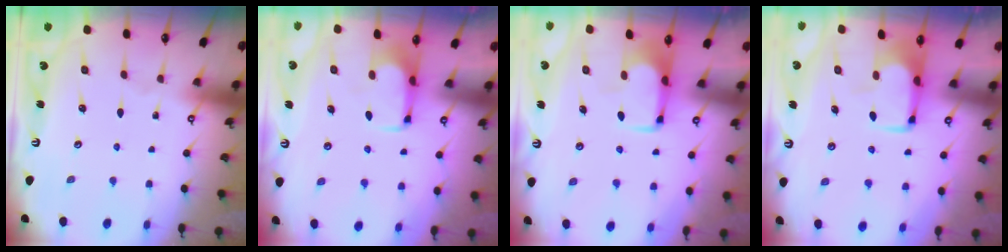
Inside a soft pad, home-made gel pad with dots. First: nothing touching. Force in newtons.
{"total": 2.1, "press": 2.0, "slide": 0.7}
{"total": 2.0, "press": 2.0, "slide": 0.4}
{"total": 1.8, "press": 1.7, "slide": 0.5}